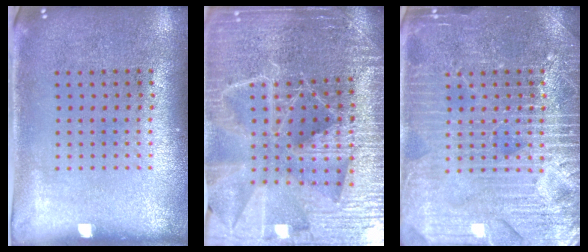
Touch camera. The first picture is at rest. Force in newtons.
{"total": 5.3, "press": 4.8, "slide": 2.3}
{"total": 6.8, "press": 6.7, "slide": 1.0}